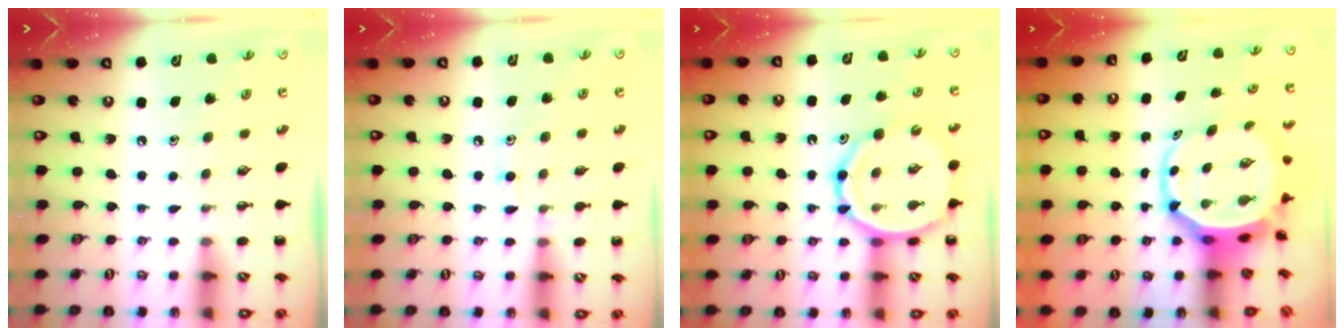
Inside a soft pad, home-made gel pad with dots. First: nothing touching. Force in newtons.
{"total": 7.1, "press": 6.8, "slide": 2.0}
{"total": 13.8, "press": 13.3, "slide": 3.7}
{"total": 6.4, "press": 6.2, "slide": 1.6}